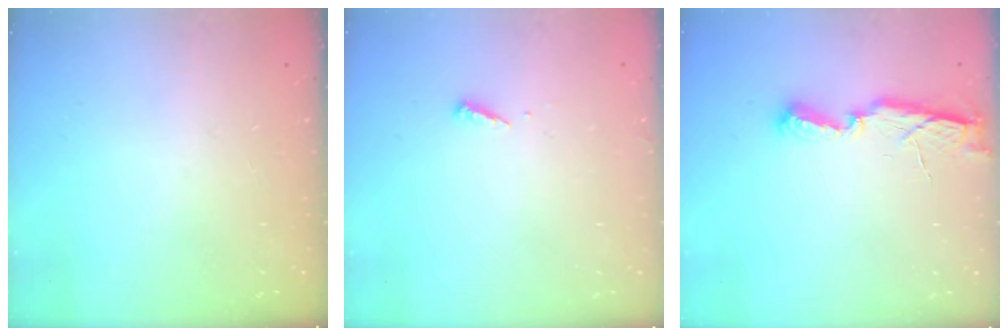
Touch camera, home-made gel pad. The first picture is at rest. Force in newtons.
{"total": 3.5, "press": 3.5, "slide": 0.2}
{"total": 6.7, "press": 6.7, "slide": 0.8}